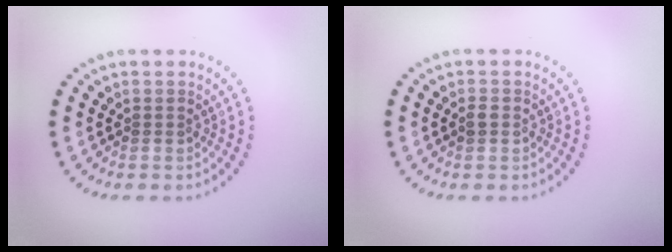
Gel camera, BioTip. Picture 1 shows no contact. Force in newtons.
{"total": 1.0, "press": 1.0, "slide": 0.2}